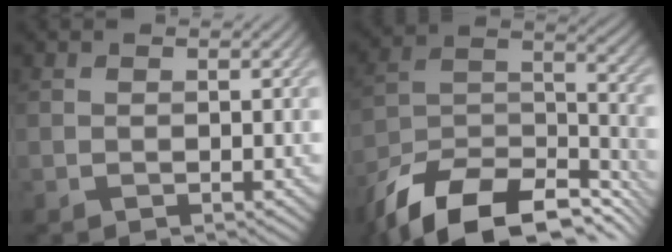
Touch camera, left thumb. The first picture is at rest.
{"total": 15.4, "force": [-11.0, 6.8, 8.4], "torque": [-0.199, -0.026, -0.181]}